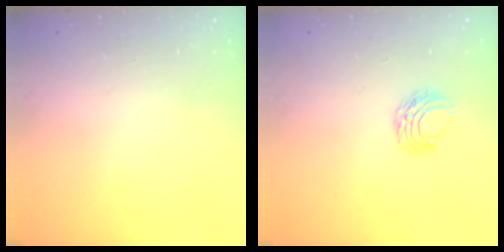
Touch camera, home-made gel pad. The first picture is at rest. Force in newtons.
{"total": 6.7, "press": 6.7, "slide": 0.5}